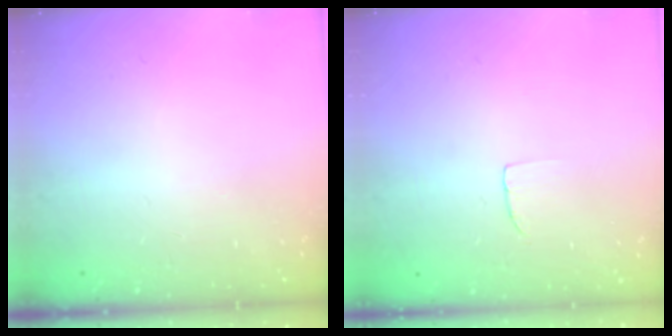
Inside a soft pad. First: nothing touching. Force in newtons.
{"total": 2.7, "press": 2.7, "slide": 0.2}